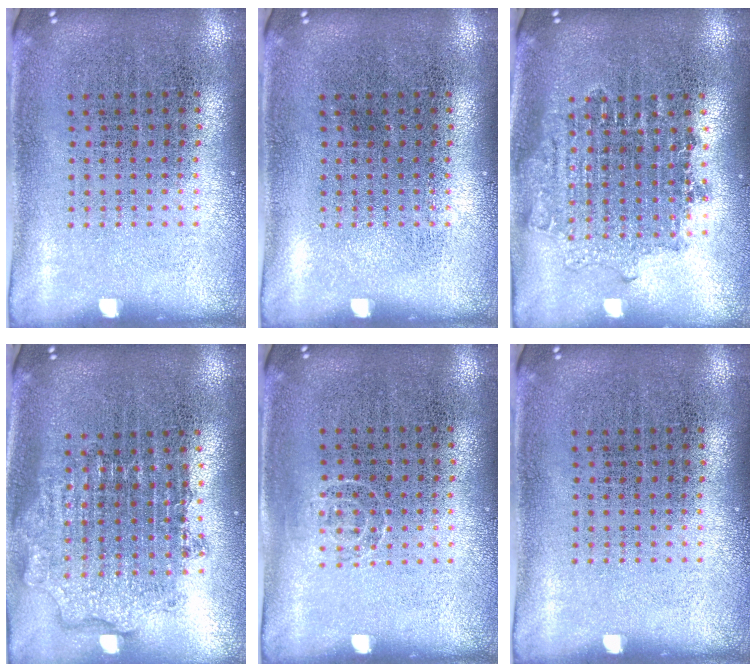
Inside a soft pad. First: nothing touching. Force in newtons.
{"total": 0.0}
{"total": 1.7, "press": 1.4, "slide": 1.0}
{"total": 1.9, "press": 1.5, "slide": 1.2}
{"total": 0.6, "press": 0.4, "slide": 0.4}
{"total": 0.0}